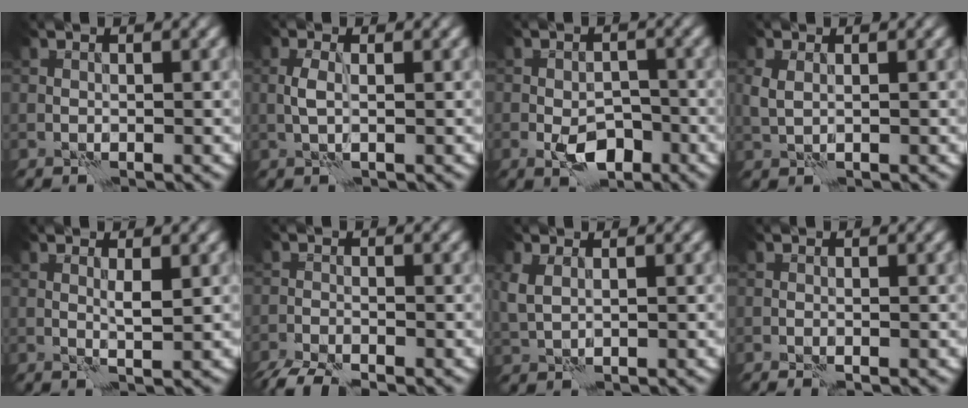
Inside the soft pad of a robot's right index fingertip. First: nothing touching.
{"total": 1.0, "force": [0.0, 0.1, 1.0], "torque": [-0.027, 0.005, -0.002]}
{"total": 4.1, "force": [-2.1, 2.2, 2.7], "torque": [-0.040, 0.000, -0.037]}
{"total": 1.5, "force": [0.4, 0.9, 1.1], "torque": [-0.028, 0.000, 0.012]}
{"total": 1.1, "force": [0.5, -0.2, 1.0], "torque": [-0.020, -0.001, 0.007]}
{"total": 3.8, "force": [-3.4, 0.6, 1.6], "torque": [-0.030, -0.010, -0.073]}
{"total": 2.1, "force": [0.6, 1.2, 1.5], "torque": [-0.042, -0.001, 0.018]}
{"total": 0.8, "force": [-0.6, 0.0, 0.5], "torque": [-0.012, 0.000, -0.012]}